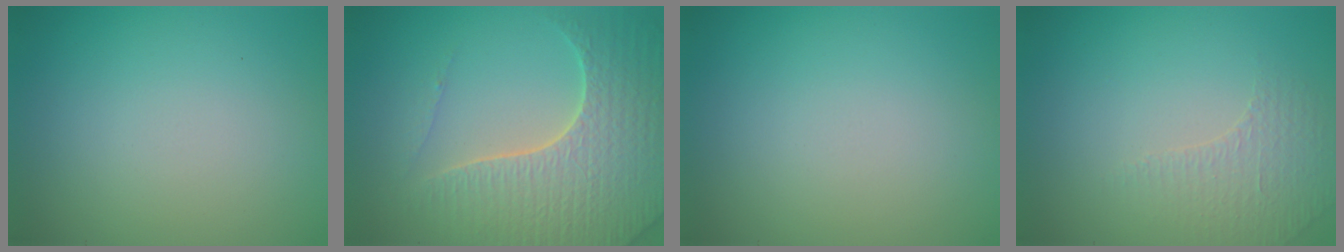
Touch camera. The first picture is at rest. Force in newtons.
{"total": 7.0, "press": 6.8, "slide": 1.7}
{"total": 0.0}
{"total": 1.3, "press": 0.9, "slide": 0.9}